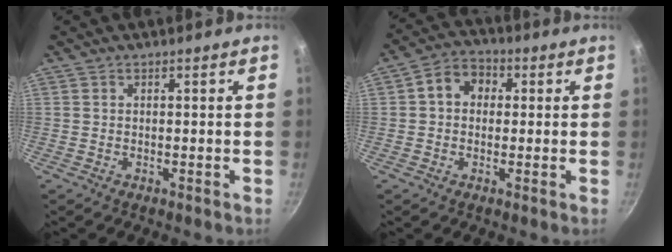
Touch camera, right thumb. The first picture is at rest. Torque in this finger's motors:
{"motor_torque": [0.08, 1.45, 0.96, -0.29, 0.04]}